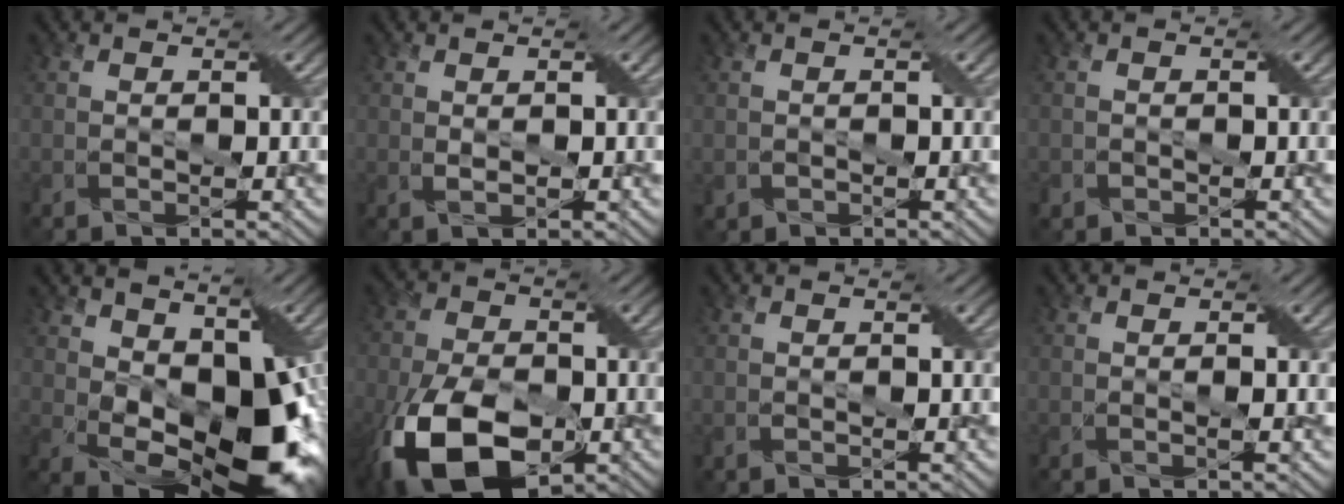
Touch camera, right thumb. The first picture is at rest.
{"total": 0.9, "force": [0.4, 0.6, 0.5], "torque": [-0.015, 0.000, 0.011]}
{"total": 0.8, "force": [-0.3, 0.7, 0.0], "torque": [-0.008, -0.005, -0.004]}
{"total": 0.9, "force": [-0.5, 0.8, 0.0], "torque": [-0.002, -0.002, -0.010]}
{"total": 14.7, "force": [0.6, 8.6, 11.9], "torque": [-0.187, -0.023, 0.028]}
{"total": 15.6, "force": [-6.1, 9.2, 11.0], "torque": [-0.241, -0.043, -0.110]}
{"total": 0.0}
{"total": 0.7, "force": [0.0, -0.1, 0.7], "torque": [-0.013, 0.003, 0.000]}